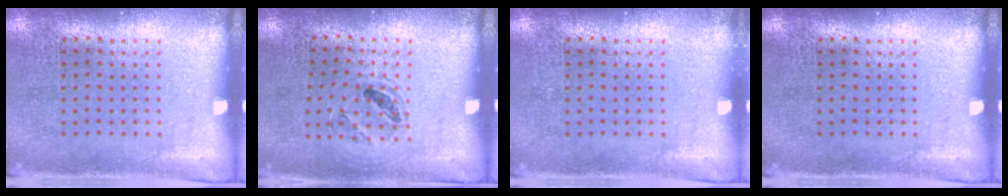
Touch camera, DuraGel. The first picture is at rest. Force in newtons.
{"total": 0.9, "press": 0.9, "slide": 0.1}
{"total": 0.0}
{"total": 0.0}